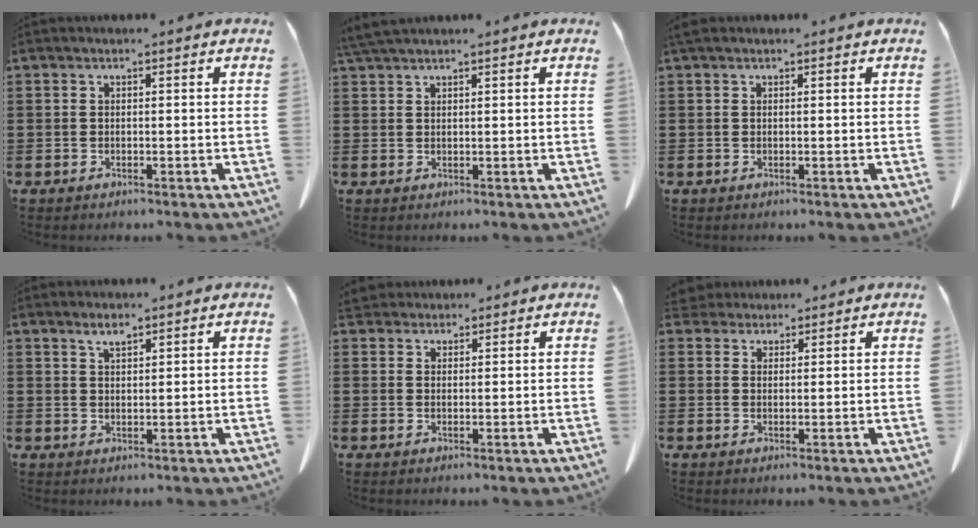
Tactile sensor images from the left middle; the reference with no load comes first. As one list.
[{"total": 2.2, "force": [1.9, 0.0, 1.1], "torque": [-0.028, -0.001, 0.039]}, {"total": 0.7, "force": [0.4, 0.2, 0.5], "torque": [-0.012, 0.001, 0.009]}, {"total": 2.1, "force": [1.9, 0.3, 1.0], "torque": [-0.022, -0.001, 0.036]}, {"total": 2.5, "force": [2.3, 0.8, 0.2], "torque": [-0.012, 0.000, 0.046]}, {"total": 2.5, "force": [2.4, 0.9, 0.1], "torque": [-0.011, 0.000, 0.047]}]